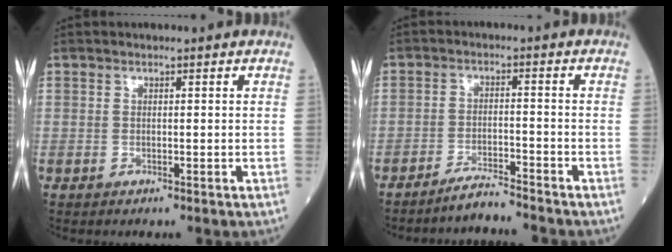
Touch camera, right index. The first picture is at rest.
{"total": 4.1, "force": [-4.0, -0.6, 0.7], "torque": [-0.015, -0.016, -0.071]}